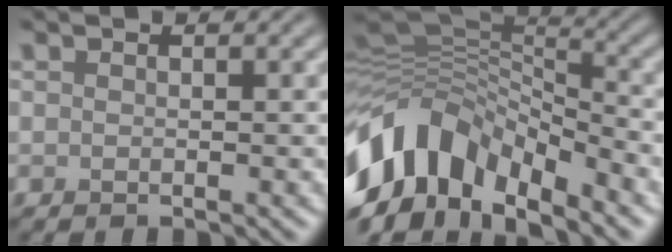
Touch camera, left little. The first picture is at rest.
{"total": 12.5, "force": [-6.4, 7.2, 8.0], "torque": [-0.159, 0.007, -0.124]}